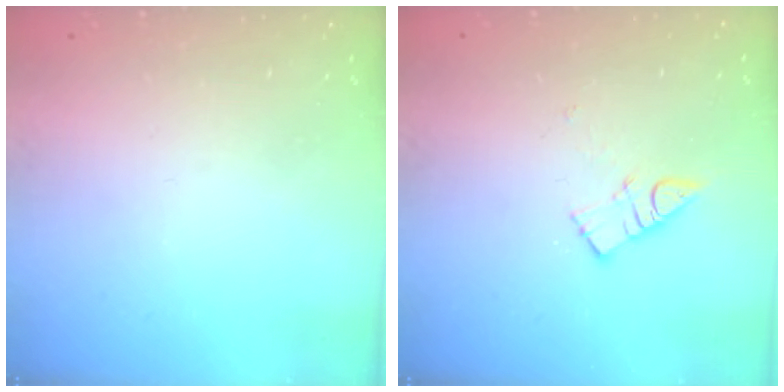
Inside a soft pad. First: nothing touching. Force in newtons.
{"total": 6.6, "press": 6.6, "slide": 0.1}